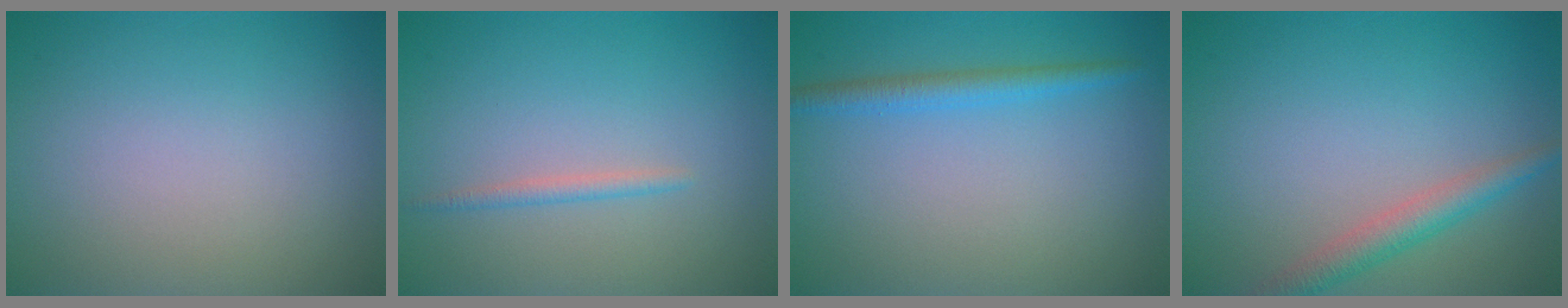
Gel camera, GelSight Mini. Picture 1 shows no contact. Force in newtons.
{"total": 1.0, "press": 1.0, "slide": 0.1}
{"total": 2.0, "press": 2.0, "slide": 0.2}
{"total": 2.9, "press": 2.9, "slide": 0.1}